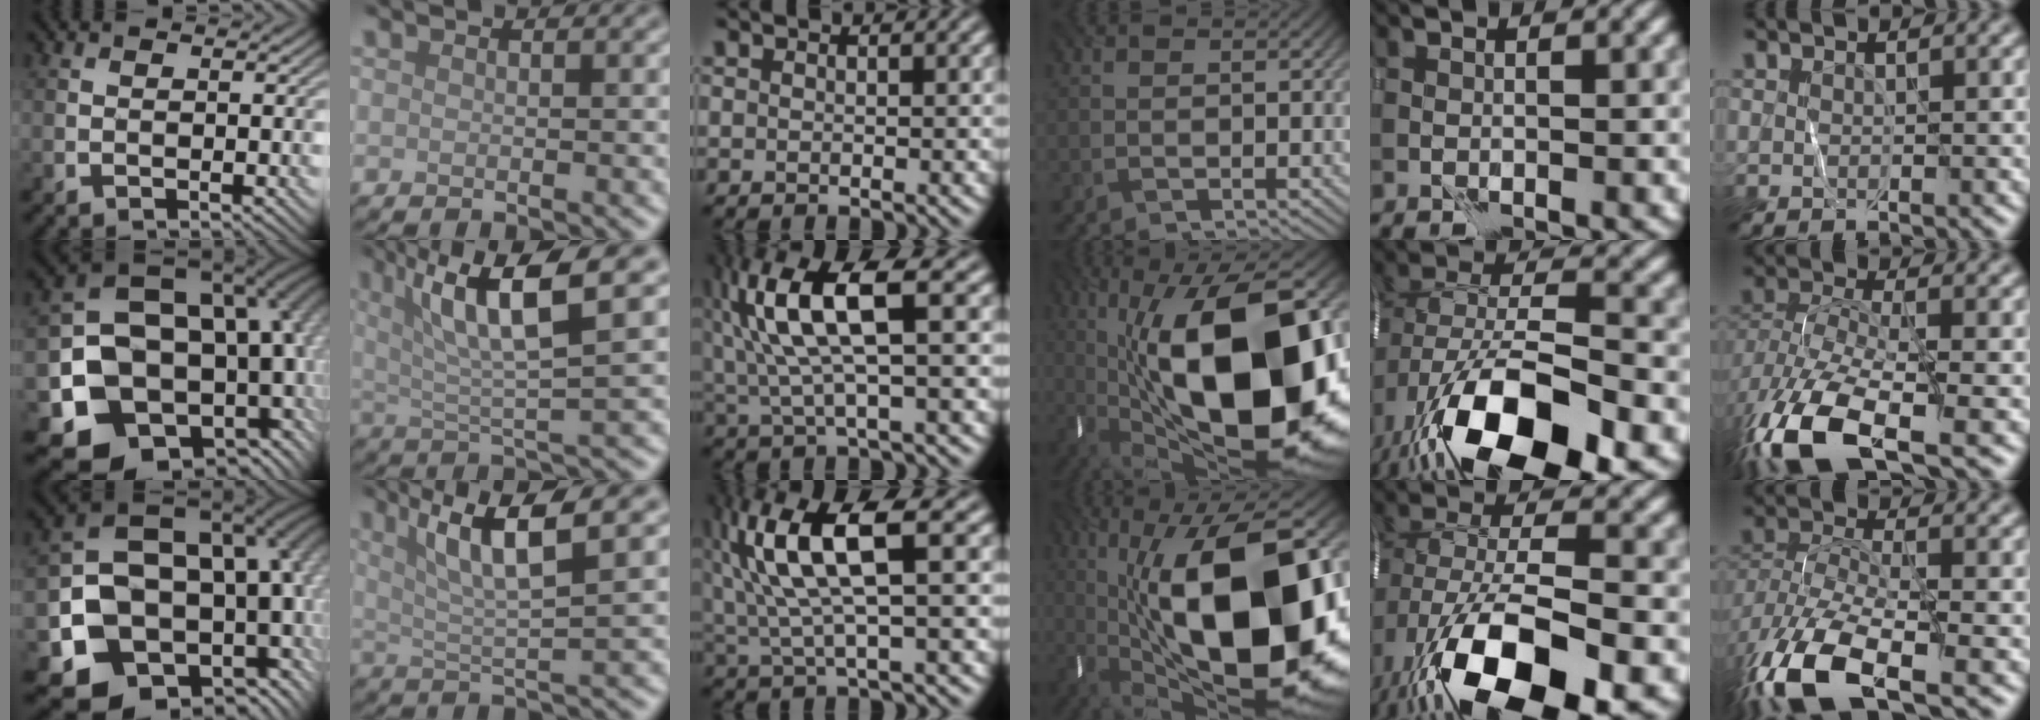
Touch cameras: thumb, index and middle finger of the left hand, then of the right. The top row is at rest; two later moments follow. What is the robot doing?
{"motion": "wrap", "object": "ribbon"}